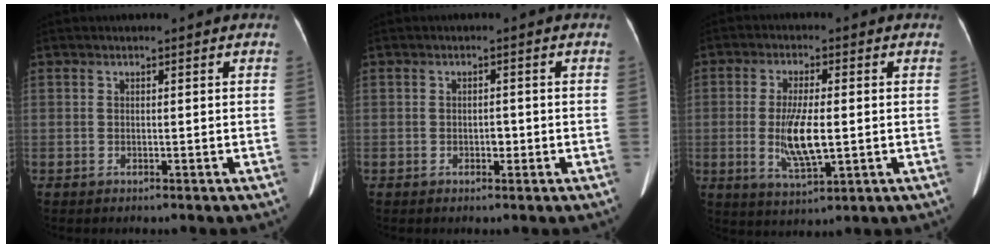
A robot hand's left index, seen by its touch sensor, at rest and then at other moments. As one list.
[{"total": 1.4, "force": [-0.5, 0.8, 1.1], "torque": [-0.017, 0.002, -0.005]}, {"total": 8.0, "force": [-0.8, 1.8, 7.7], "torque": [-0.158, -0.011, -0.009]}]